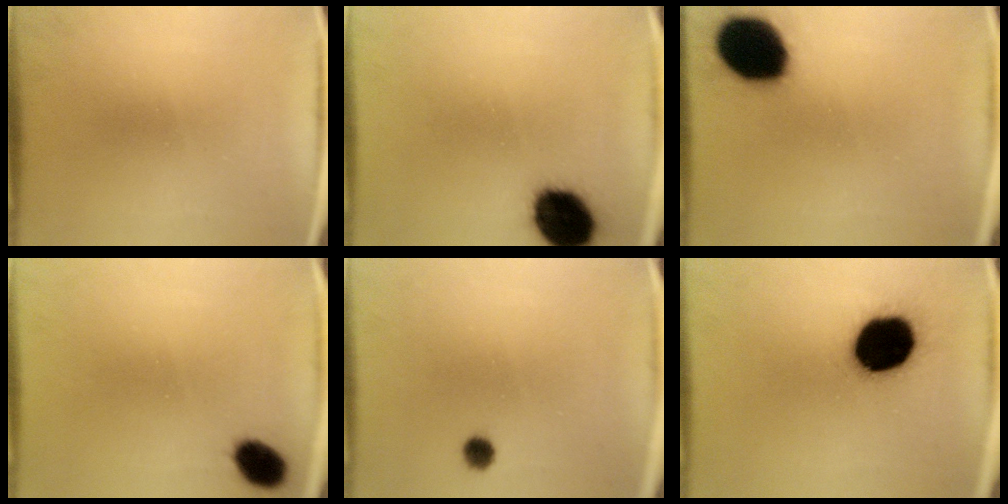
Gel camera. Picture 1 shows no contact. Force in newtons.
{"total": 14.5}
{"total": 19.1}
{"total": 5.9}
{"total": 2.4}
{"total": 19.0}